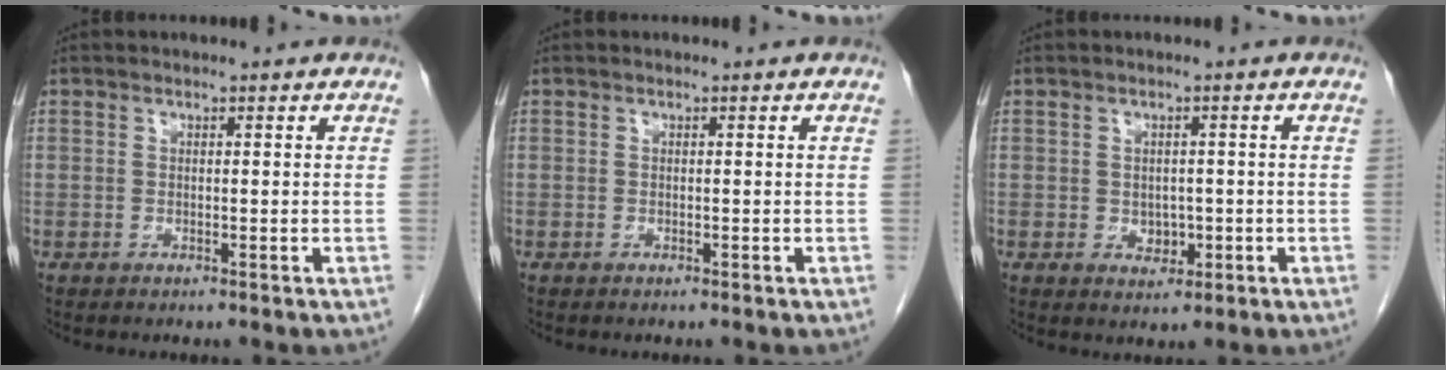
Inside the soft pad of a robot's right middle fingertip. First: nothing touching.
{"total": 0.0}
{"total": 2.4, "force": [-0.5, 1.8, 1.5], "torque": [-0.020, 0.001, 0.000]}